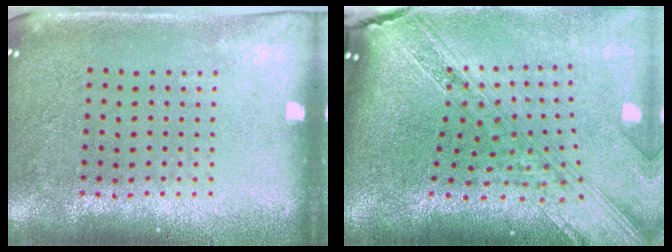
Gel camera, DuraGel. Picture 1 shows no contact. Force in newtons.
{"total": 3.9, "press": 2.8, "slide": 2.6}